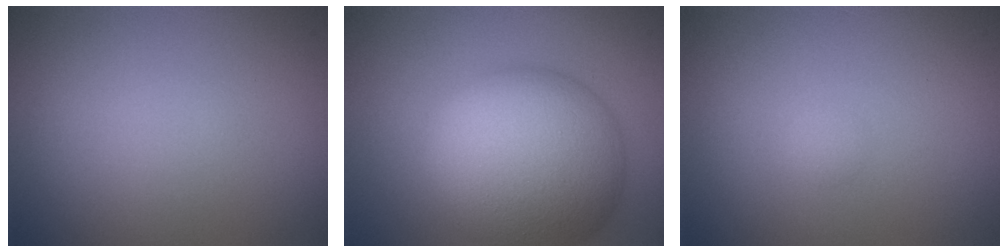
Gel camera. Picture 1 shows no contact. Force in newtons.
{"total": 12.7, "press": 12.7, "slide": 0.6}
{"total": 0.6, "press": 0.6, "slide": 0.0}